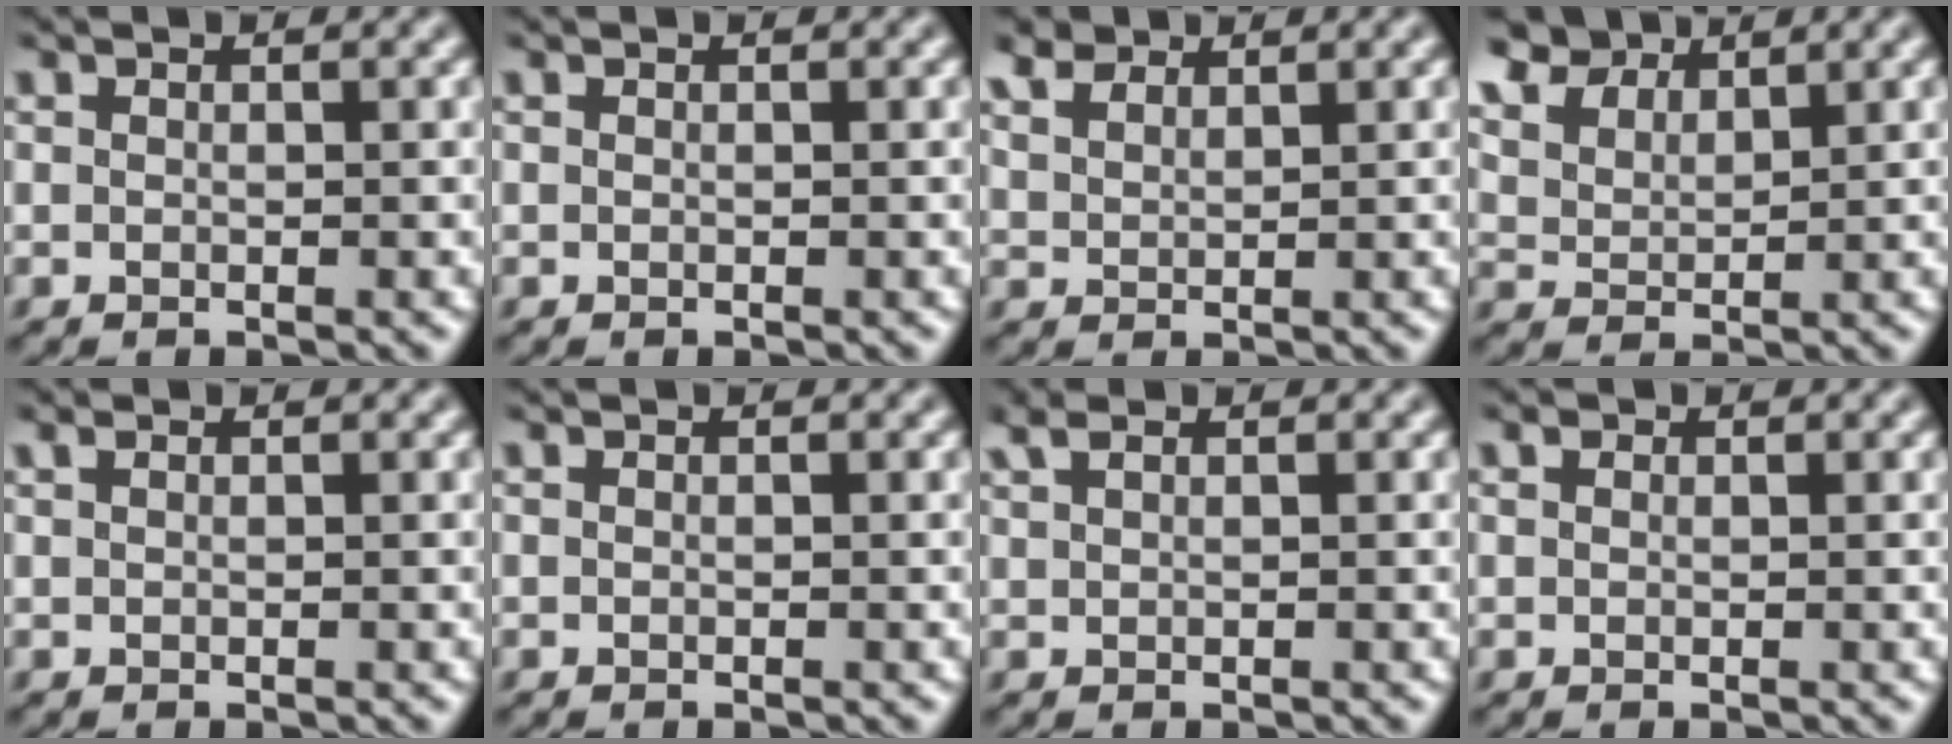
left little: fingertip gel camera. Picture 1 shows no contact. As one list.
[{"total": 0.0}, {"total": 2.8, "force": [2.2, 1.4, 1.1], "torque": [-0.042, 0.005, 0.049]}, {"total": 7.5, "force": [5.6, 3.9, 3.2], "torque": [-0.113, 0.006, 0.106]}, {"total": 0.7, "force": [0.5, 0.4, 0.4], "torque": [-0.011, 0.003, 0.010]}, {"total": 0.0}, {"total": 1.5, "force": [1.0, 0.6, 0.9], "torque": [-0.028, 0.008, 0.024]}, {"total": 0.7, "force": [0.3, 0.5, 0.2], "torque": [-0.004, 0.000, 0.005]}]